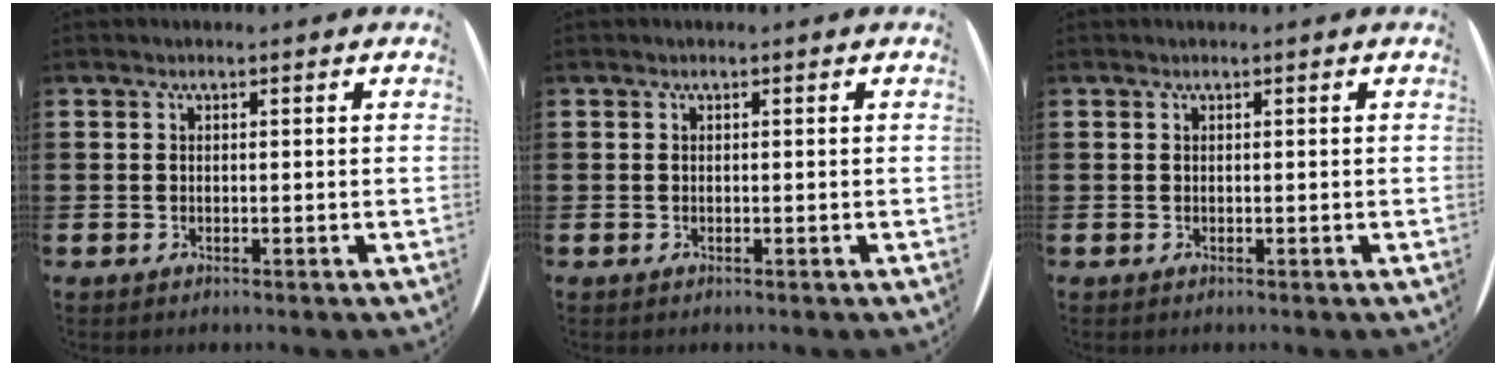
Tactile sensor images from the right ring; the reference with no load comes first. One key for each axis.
{"total": 0.0}
{"total": 0.0}